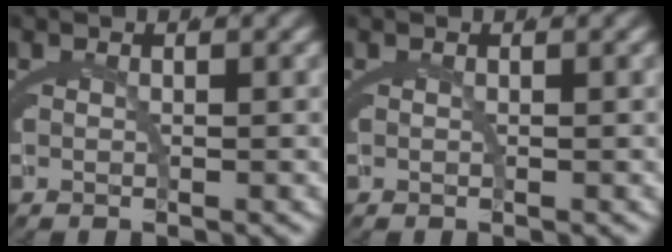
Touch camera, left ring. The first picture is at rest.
{"total": 0.0}